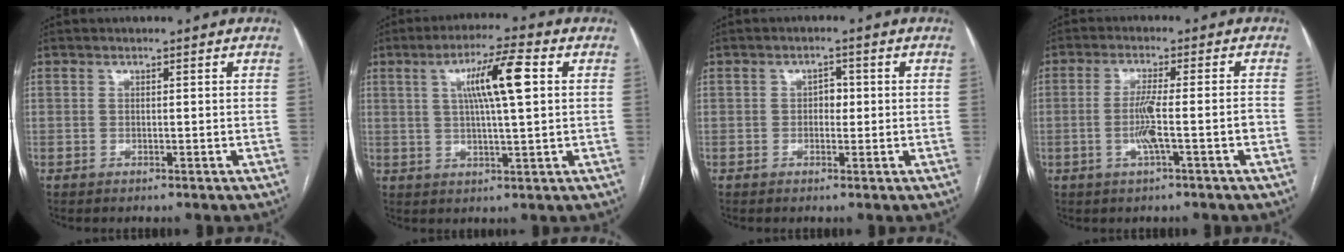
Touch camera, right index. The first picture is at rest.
{"total": 9.2, "force": [2.3, 0.5, 8.9], "torque": [-0.156, 0.012, 0.039]}
{"total": 2.0, "force": [0.0, 1.3, 1.5], "torque": [-0.017, 0.006, -0.002]}
{"total": 5.8, "force": [-1.8, -0.2, 5.5], "torque": [-0.105, 0.006, -0.029]}